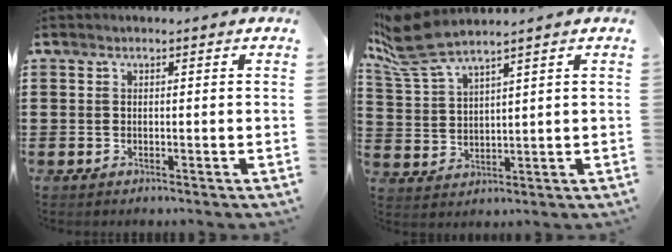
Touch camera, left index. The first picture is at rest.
{"total": 7.3, "force": [5.8, 1.1, 4.4], "torque": [-0.119, -0.024, 0.102]}